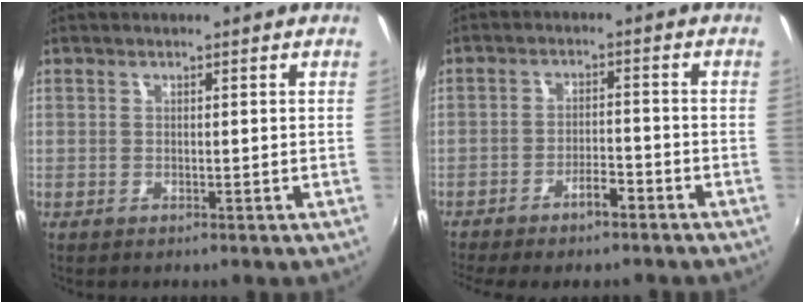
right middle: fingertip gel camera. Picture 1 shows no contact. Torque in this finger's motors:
{"motor_torque": [1.08, -1.06, 0.40, 0.10]}